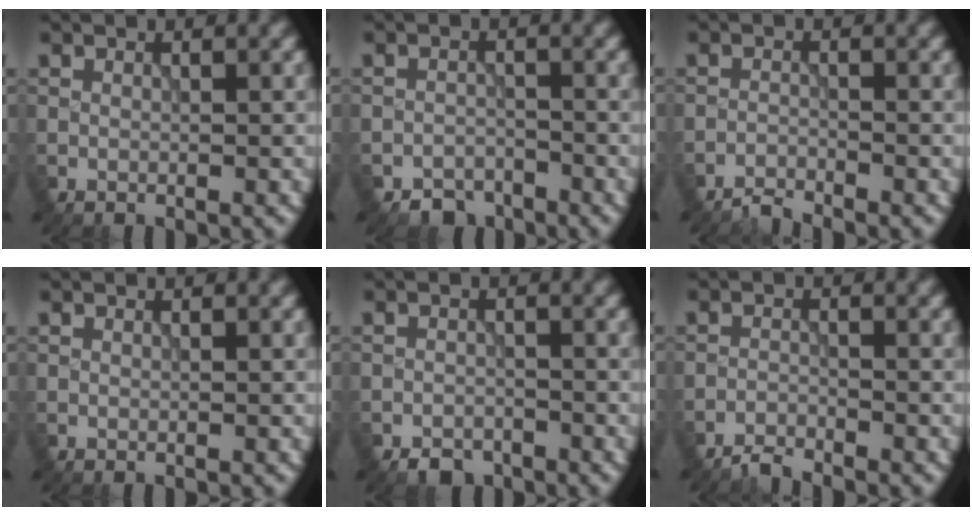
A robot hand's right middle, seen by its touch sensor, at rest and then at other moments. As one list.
[{"total": 2.7, "force": [-2.3, 1.4, 0.2], "torque": [0.008, 0.002, -0.042]}, {"total": 1.6, "force": [-1.6, 0.1, 0.1], "torque": [0.002, 0.001, -0.037]}, {"total": 0.0}, {"total": 2.3, "force": [-1.9, 1.2, 0.4], "torque": [-0.002, -0.001, -0.037]}, {"total": 1.8, "force": [-1.7, 0.2, 0.2], "torque": [-0.001, 0.001, -0.039]}]